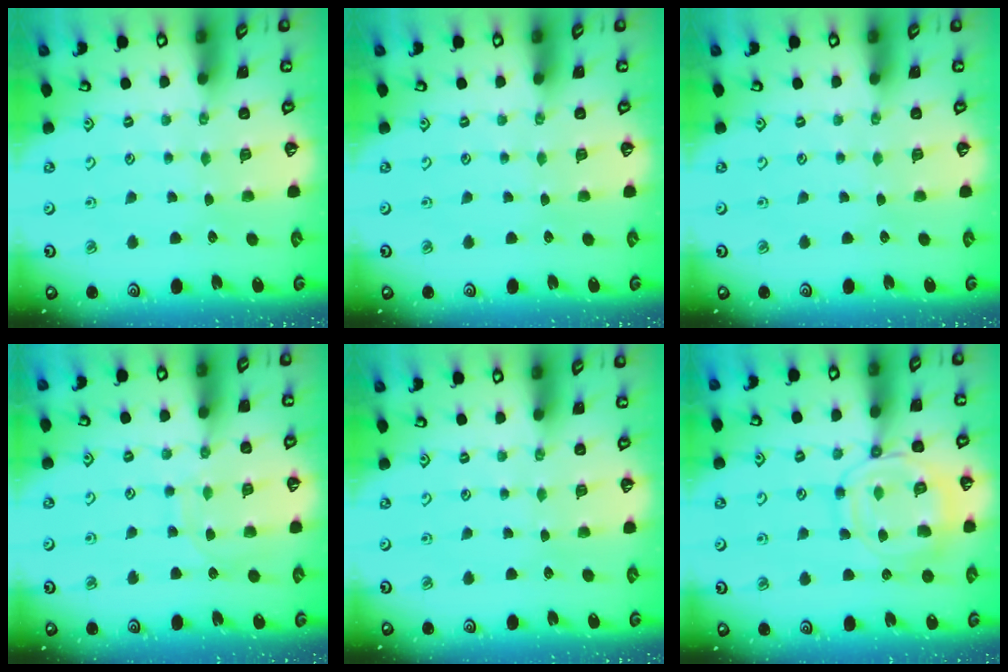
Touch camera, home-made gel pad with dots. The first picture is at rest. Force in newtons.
{"total": 0.0}
{"total": 0.0}
{"total": 8.4, "press": 8.4, "slide": 0.7}
{"total": 0.0}
{"total": 12.7, "press": 12.6, "slide": 1.1}